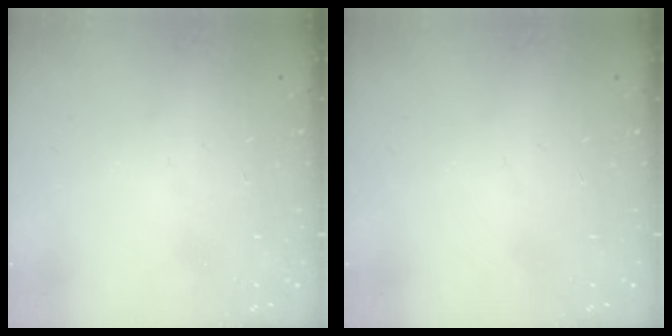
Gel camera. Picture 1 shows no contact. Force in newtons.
{"total": 0.0}